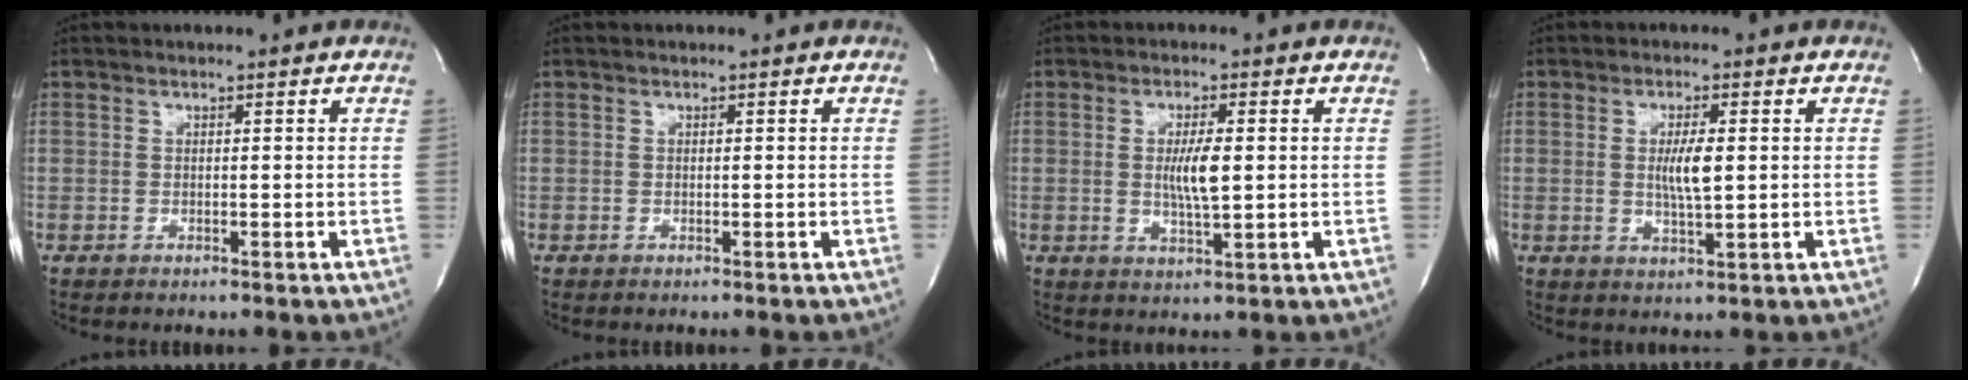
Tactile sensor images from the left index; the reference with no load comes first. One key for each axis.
{"total": 0.0}
{"total": 5.0, "fx": 0.2, "fy": 0.7, "fz": 4.9, "tx": -0.094, "ty": -0.007, "tz": 0.002}
{"total": 4.4, "fx": 0.3, "fy": 0.6, "fz": 4.3, "tx": -0.083, "ty": -0.007, "tz": 0.004}